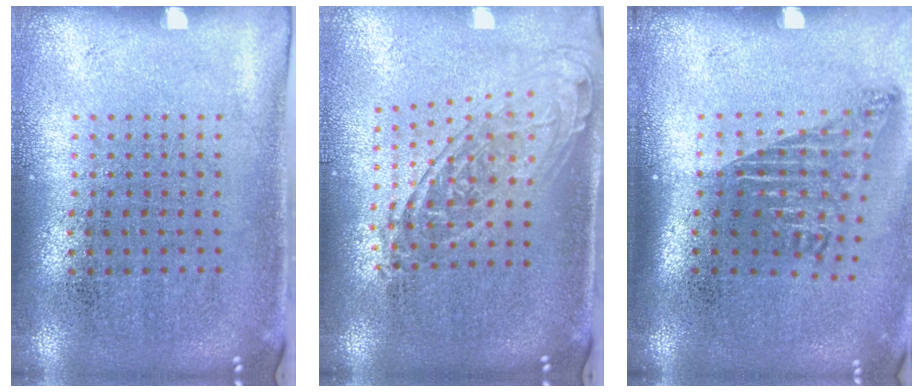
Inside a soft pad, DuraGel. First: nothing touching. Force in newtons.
{"total": 1.7, "press": 1.3, "slide": 1.1}
{"total": 1.7, "press": 1.1, "slide": 1.3}